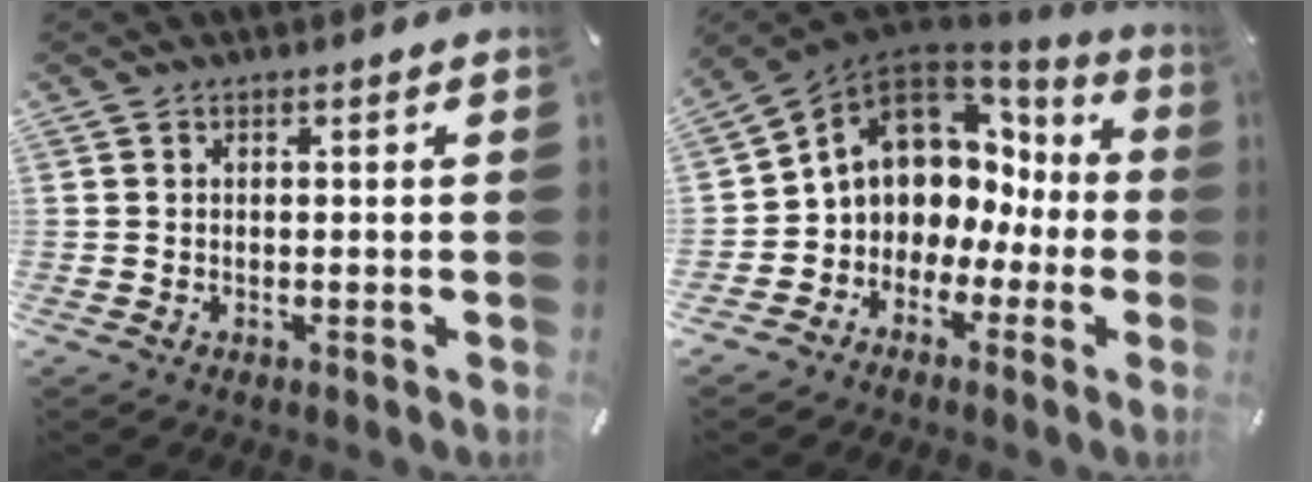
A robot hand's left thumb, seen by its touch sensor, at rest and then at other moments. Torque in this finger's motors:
{"motor_torque": [0.34, 1.66, 1.28, 0.86, 0.20]}